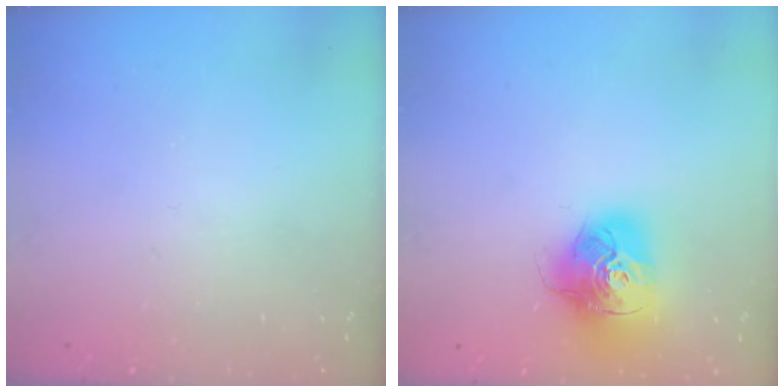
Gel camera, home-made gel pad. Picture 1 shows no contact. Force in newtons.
{"total": 16.4, "press": 16.4, "slide": 1.7}